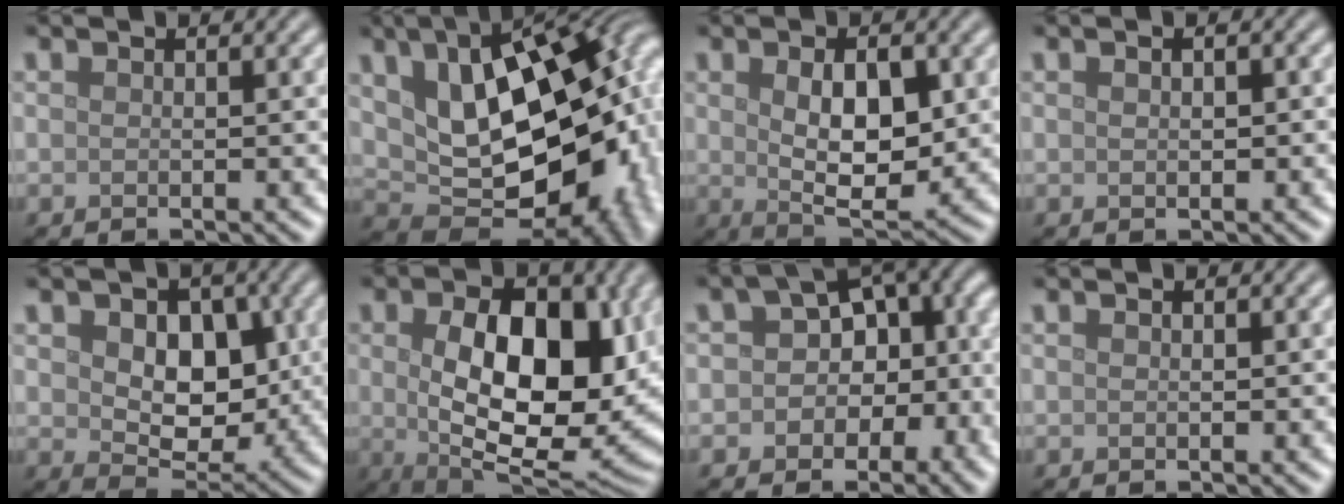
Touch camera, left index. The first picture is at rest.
{"total": 18.8, "force": [3.1, 10.9, 14.9], "torque": [-0.230, -0.012, 0.078]}
{"total": 6.4, "force": [0.7, 3.2, 5.5], "torque": [-0.093, -0.008, 0.017]}
{"total": 0.8, "force": [0.1, 0.4, 0.6], "torque": [-0.010, 0.002, 0.003]}
{"total": 6.7, "force": [1.1, 4.5, 4.9], "torque": [-0.077, -0.009, 0.018]}
{"total": 13.1, "force": [1.3, 7.4, 10.7], "torque": [-0.150, -0.012, 0.028]}
{"total": 14.2, "force": [0.7, 9.7, 10.4], "torque": [-0.118, -0.007, 0.026]}
{"total": 0.0}